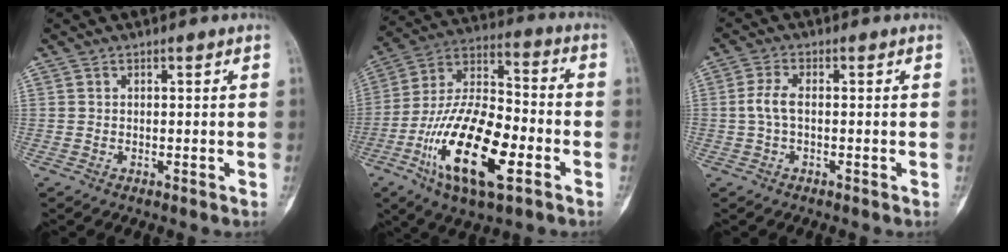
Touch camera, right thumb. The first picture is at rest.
{"total": 21.5, "force": [-8.0, 8.9, 17.8], "torque": [-0.325, 0.035, -0.140]}
{"total": 3.5, "force": [-0.2, 1.6, 3.1], "torque": [-0.074, 0.006, -0.009]}